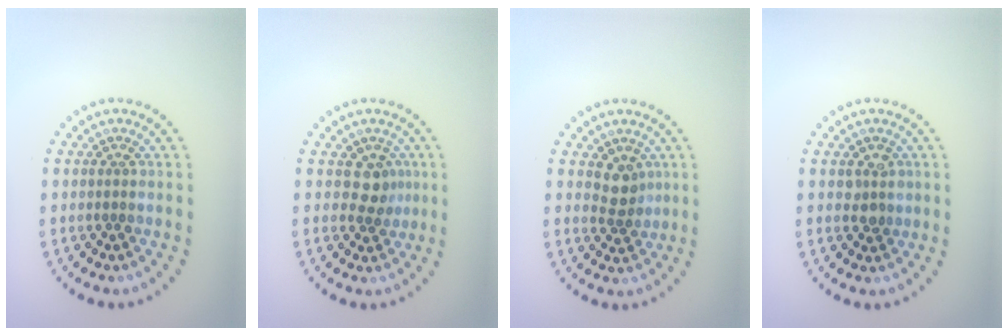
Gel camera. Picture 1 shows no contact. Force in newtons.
{"total": 1.9, "press": 1.6, "slide": 1.1}
{"total": 2.0, "press": 1.7, "slide": 1.1}
{"total": 1.7, "press": 1.6, "slide": 0.4}